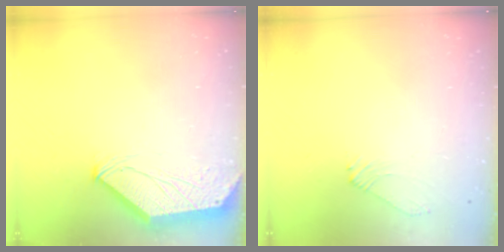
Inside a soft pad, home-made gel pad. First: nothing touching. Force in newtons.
{"total": 2.5, "press": 2.4, "slide": 0.7}